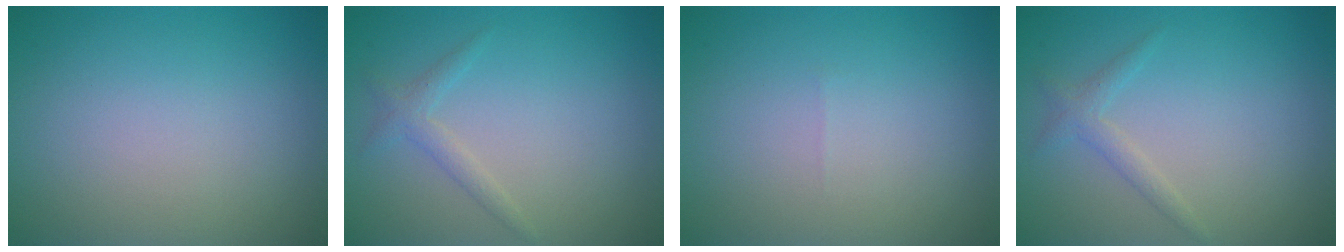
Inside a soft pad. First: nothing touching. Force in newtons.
{"total": 1.4, "press": 1.4, "slide": 0.1}
{"total": 0.0}
{"total": 1.4, "press": 1.4, "slide": 0.1}